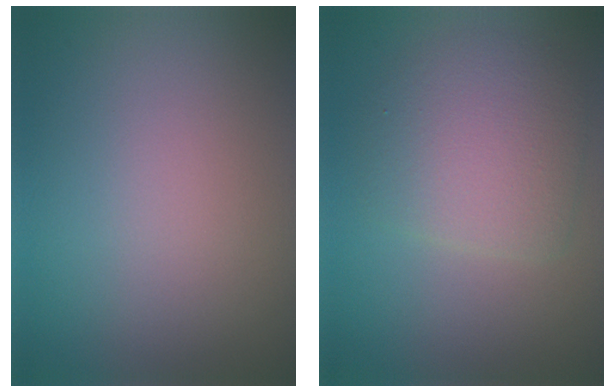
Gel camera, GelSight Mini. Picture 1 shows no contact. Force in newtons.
{"total": 4.3, "press": 4.3, "slide": 0.1}